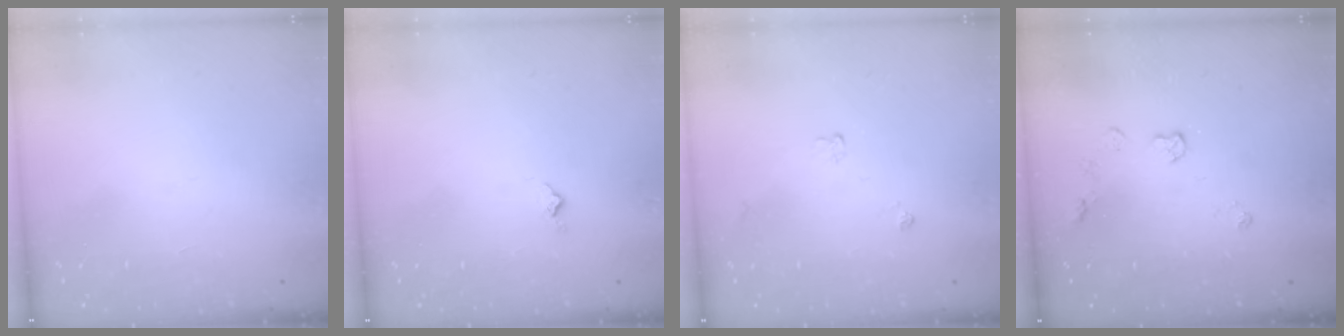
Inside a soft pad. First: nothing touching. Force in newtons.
{"total": 3.3, "press": 3.3, "slide": 0.5}
{"total": 3.6, "press": 3.5, "slide": 0.5}
{"total": 6.1, "press": 6.1, "slide": 0.8}